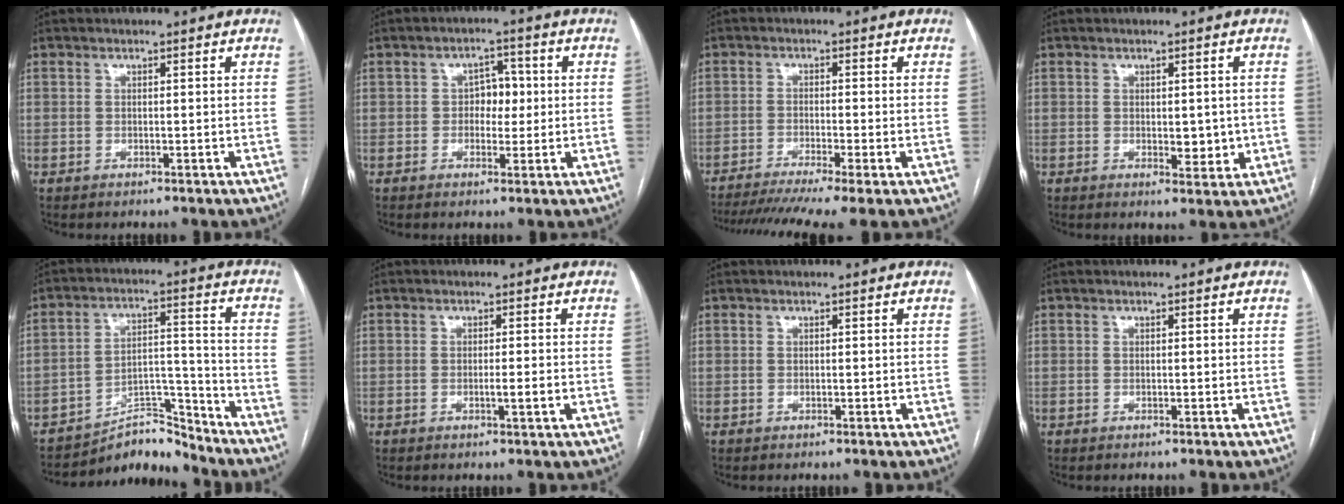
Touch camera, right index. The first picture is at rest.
{"total": 4.0, "force": [0.1, 2.7, 2.9], "torque": [-0.036, 0.013, 0.000]}
{"total": 11.2, "force": [-8.4, -0.2, 7.3], "torque": [-0.112, -0.018, -0.133]}
{"total": 3.7, "force": [-0.2, 1.8, 3.2], "torque": [-0.041, -0.007, 0.004]}
{"total": 7.7, "force": [-7.6, 1.4, 0.3], "torque": [0.004, 0.049, -0.129]}
{"total": 1.8, "force": [-0.5, -0.2, 1.8], "torque": [-0.031, -0.004, -0.008]}
{"total": 0.0}
{"total": 0.0}